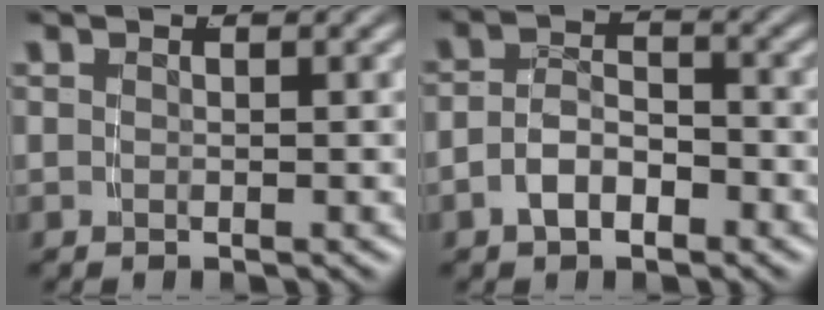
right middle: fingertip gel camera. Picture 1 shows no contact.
{"total": 3.7, "force": [-2.0, 2.4, 2.0], "torque": [-0.031, -0.004, -0.036]}